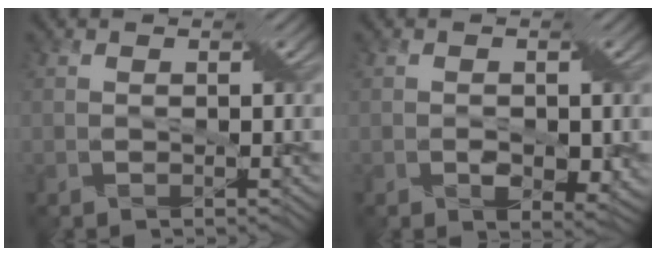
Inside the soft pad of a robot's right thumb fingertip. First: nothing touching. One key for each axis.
{"total": 2.8, "fx": -0.4, "fy": 1.8, "fz": 2.2, "tx": -0.028, "ty": -0.011, "tz": -0.001}